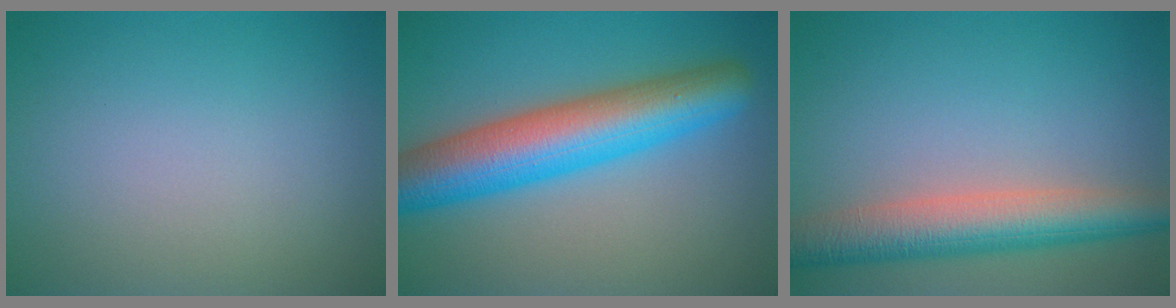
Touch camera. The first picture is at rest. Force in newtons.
{"total": 9.3, "press": 9.3, "slide": 0.2}
{"total": 6.5, "press": 6.5, "slide": 0.3}